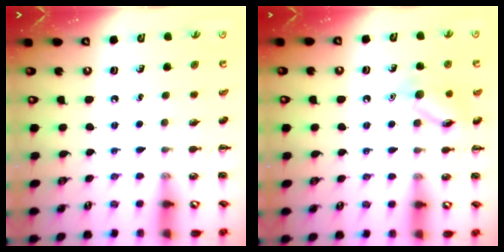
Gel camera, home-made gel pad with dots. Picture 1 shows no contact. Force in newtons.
{"total": 10.9, "press": 10.9, "slide": 0.5}